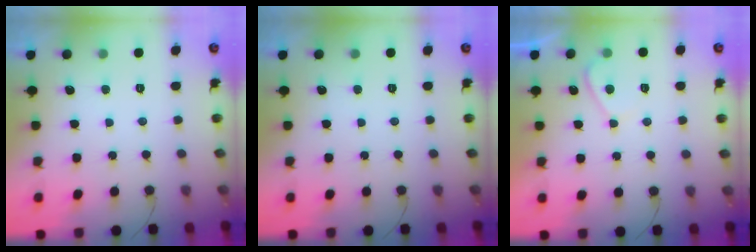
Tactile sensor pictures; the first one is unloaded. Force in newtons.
{"total": 0.0}
{"total": 2.7, "press": 2.7, "slide": 0.4}